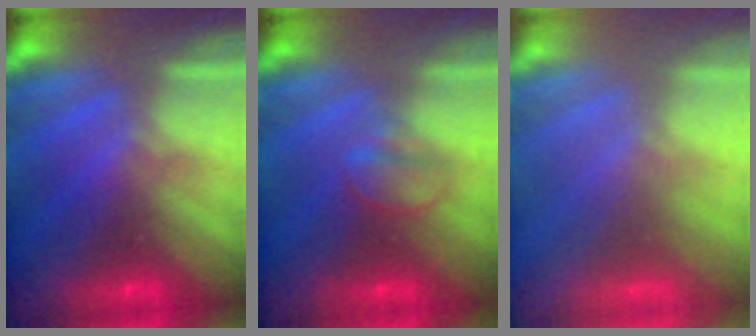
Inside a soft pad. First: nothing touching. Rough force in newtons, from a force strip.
{"total": 2.3}
{"total": 6.9}